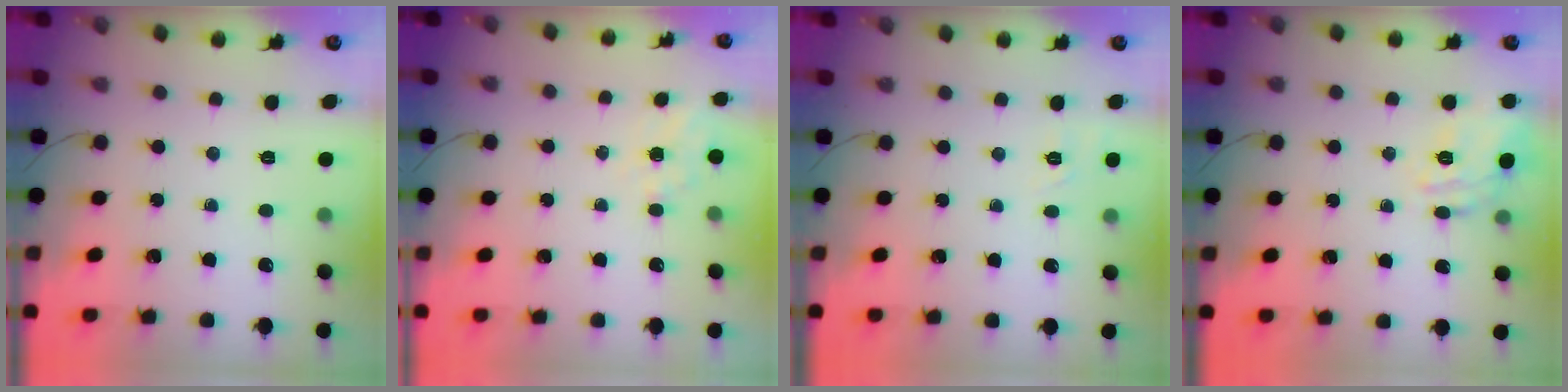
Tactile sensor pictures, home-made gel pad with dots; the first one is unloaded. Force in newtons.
{"total": 5.1, "press": 4.9, "slide": 1.5}
{"total": 1.7, "press": 0.2, "slide": 1.7}
{"total": 8.9, "press": 8.9, "slide": 0.6}